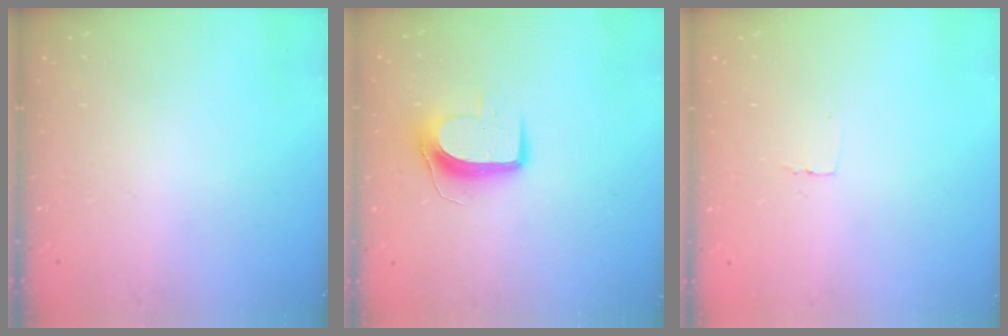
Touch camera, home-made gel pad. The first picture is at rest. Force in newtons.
{"total": 9.2, "press": 9.2, "slide": 0.2}
{"total": 2.3, "press": 2.3, "slide": 0.1}